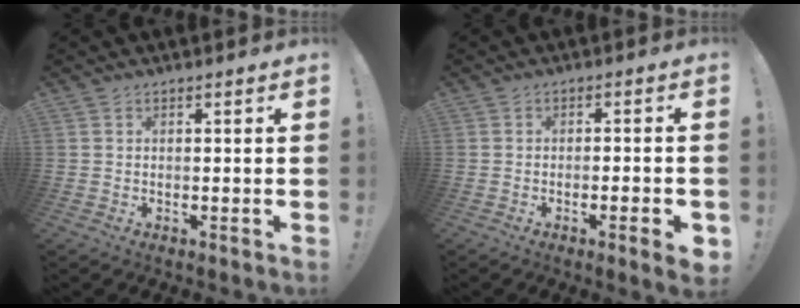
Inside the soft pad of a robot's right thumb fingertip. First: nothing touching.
{"total": 4.8, "force": [-2.0, 0.3, 4.4], "torque": [-0.067, 0.004, -0.029]}